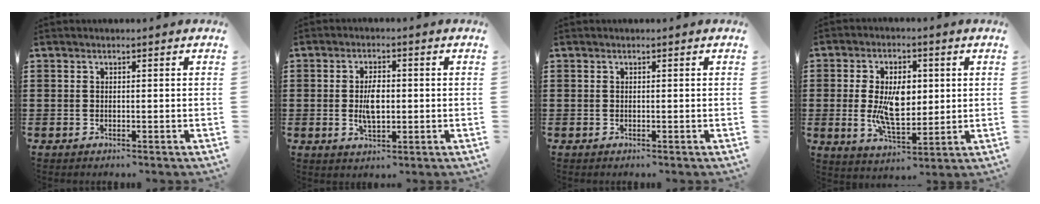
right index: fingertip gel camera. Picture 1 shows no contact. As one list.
[{"total": 4.1, "force": [0.0, 2.0, 3.6], "torque": [-0.069, -0.002, -0.005]}, {"total": 0.0}, {"total": 8.9, "force": [0.6, 4.9, 7.4], "torque": [-0.138, 0.004, 0.007]}]